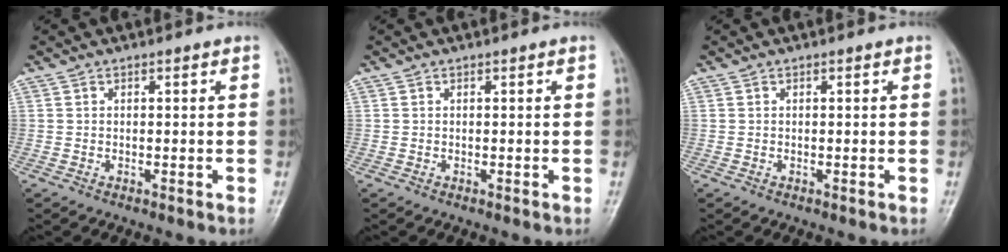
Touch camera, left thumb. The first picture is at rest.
{"total": 0.0}
{"total": 0.0}